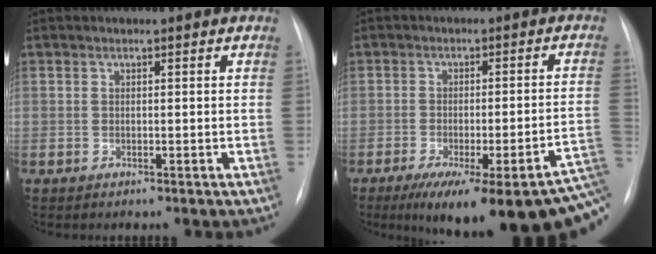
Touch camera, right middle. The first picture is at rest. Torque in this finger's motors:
{"motor_torque": [1.14, -0.99, 0.61, 0.13]}